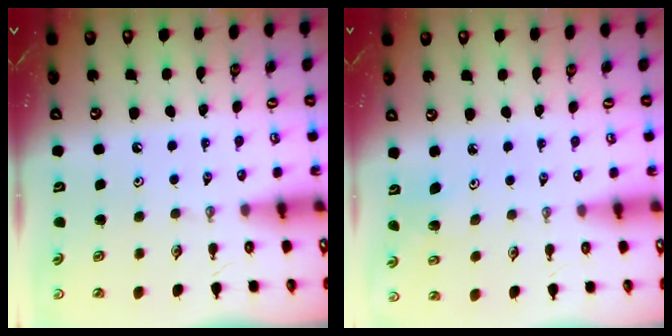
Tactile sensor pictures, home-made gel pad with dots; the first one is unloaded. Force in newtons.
{"total": 2.9, "press": 2.9, "slide": 0.3}